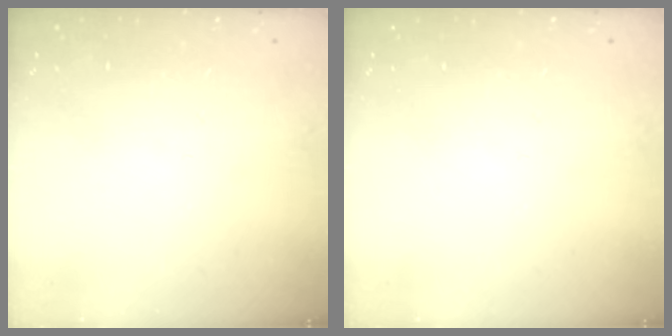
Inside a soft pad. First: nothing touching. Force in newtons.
{"total": 0.0}